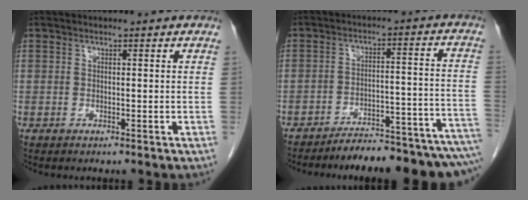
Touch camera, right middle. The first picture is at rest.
{"total": 18.1, "force": [-16.2, 1.7, 8.0], "torque": [-0.052, 0.025, -0.217]}